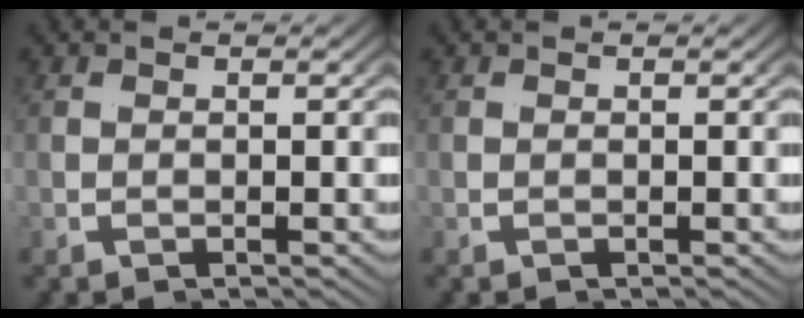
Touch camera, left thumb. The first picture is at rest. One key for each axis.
{"total": 0.0}